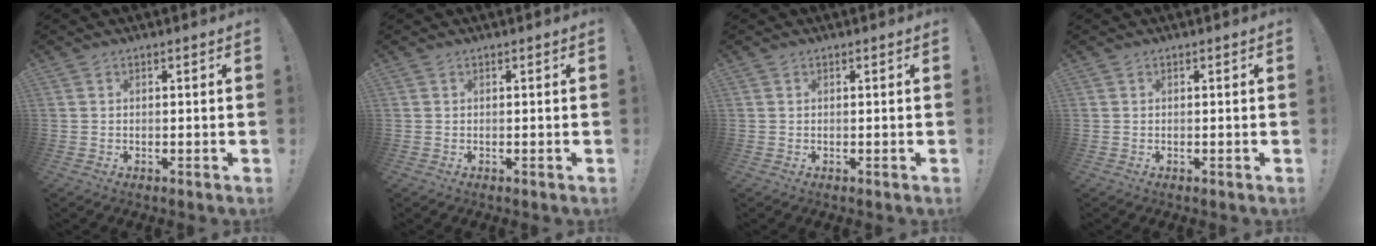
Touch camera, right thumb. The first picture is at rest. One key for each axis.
{"total": 0.0}
{"total": 0.0}
{"total": 0.0}